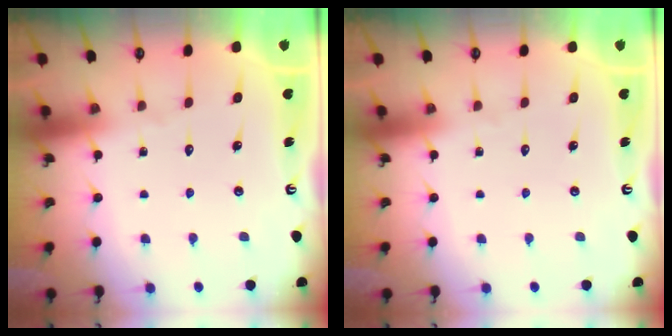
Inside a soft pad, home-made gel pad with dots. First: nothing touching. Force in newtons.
{"total": 0.0}